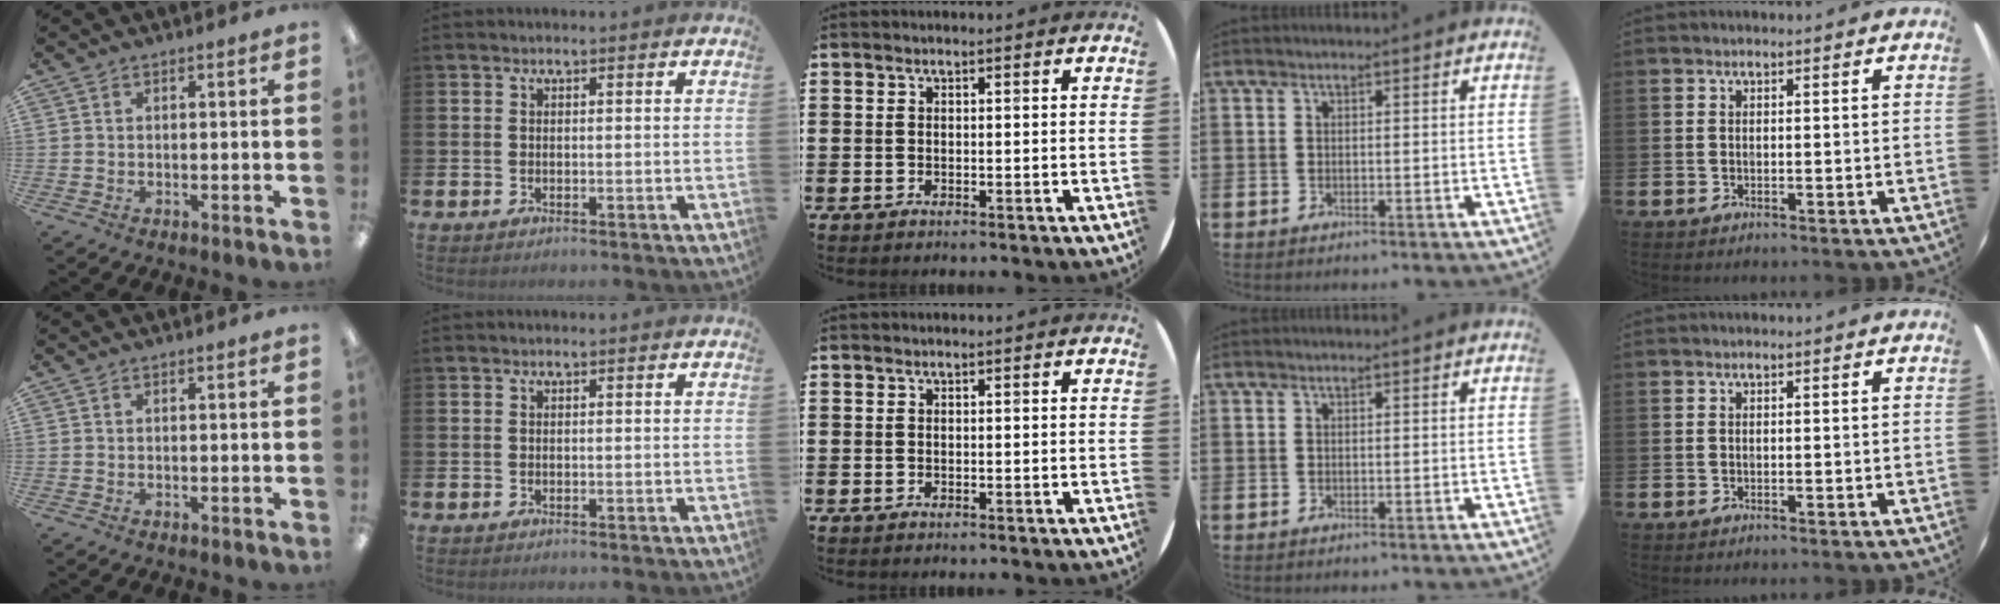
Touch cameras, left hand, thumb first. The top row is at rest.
{}